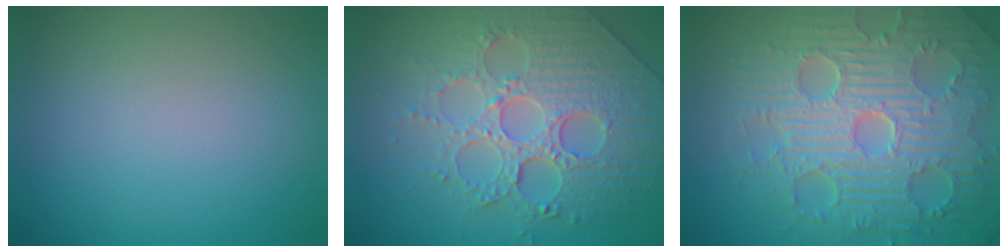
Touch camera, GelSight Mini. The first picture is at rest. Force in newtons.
{"total": 7.9, "press": 6.0, "slide": 5.1}
{"total": 10.3, "press": 7.0, "slide": 7.6}